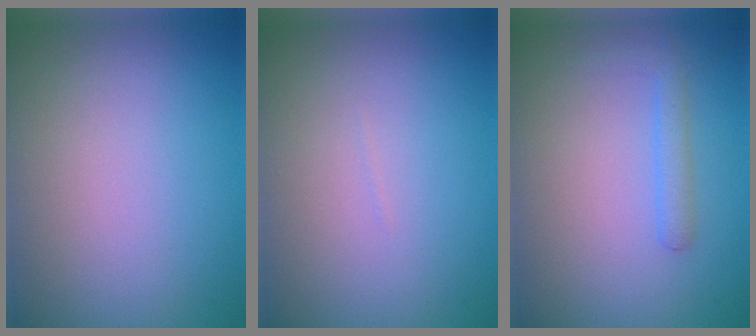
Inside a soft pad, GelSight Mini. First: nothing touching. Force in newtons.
{"total": 0.0}
{"total": 1.6, "press": 1.6, "slide": 0.1}